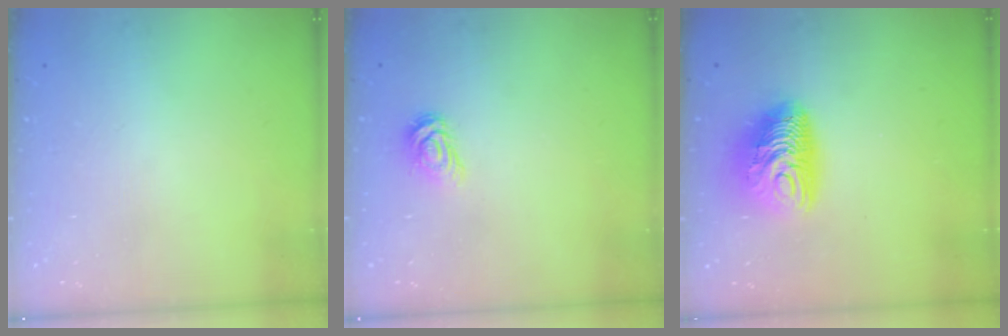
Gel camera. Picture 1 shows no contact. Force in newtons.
{"total": 3.4, "press": 3.4, "slide": 0.4}
{"total": 12.0, "press": 12.0, "slide": 0.8}